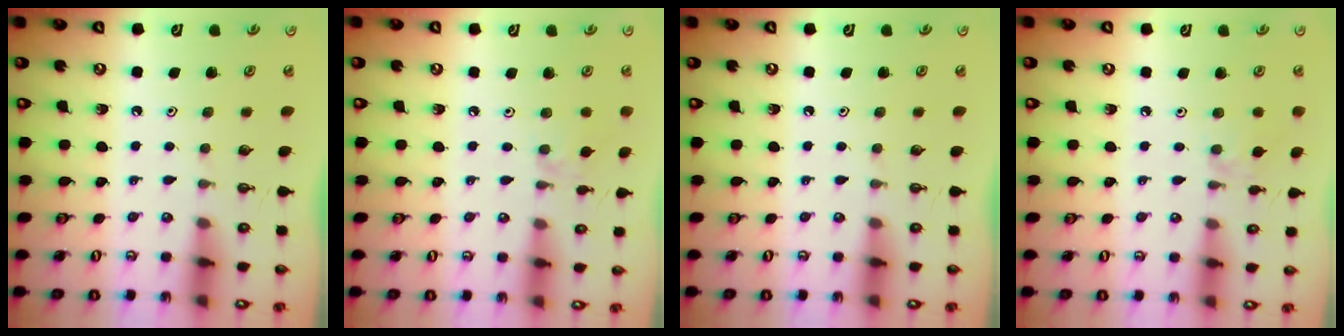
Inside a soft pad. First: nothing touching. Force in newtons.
{"total": 2.9, "press": 2.8, "slide": 0.5}
{"total": 0.0}
{"total": 2.9, "press": 2.8, "slide": 0.5}